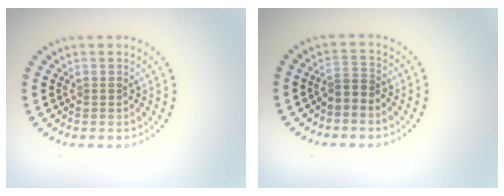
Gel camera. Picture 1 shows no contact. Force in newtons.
{"total": 1.8, "press": 1.4, "slide": 1.1}